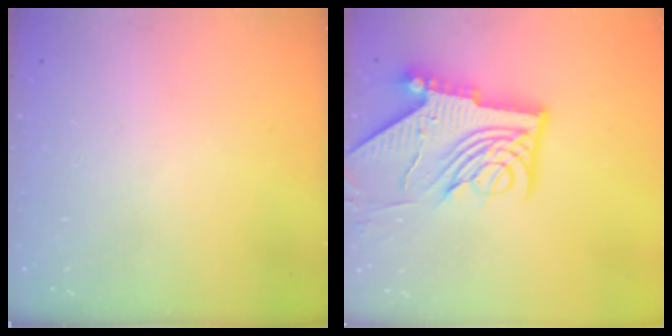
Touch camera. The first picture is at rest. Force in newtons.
{"total": 15.6, "press": 15.4, "slide": 1.9}